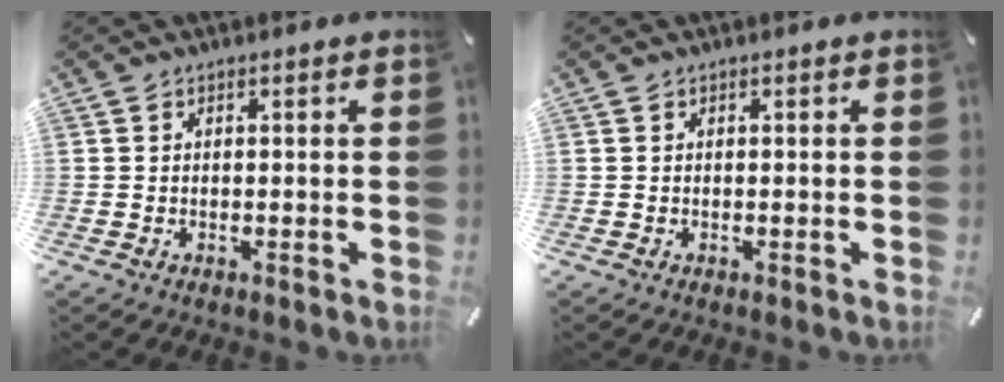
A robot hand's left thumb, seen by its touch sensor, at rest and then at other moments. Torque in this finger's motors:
{"motor_torque": [0.00, 0.00, 0.00, 0.00, -0.01]}